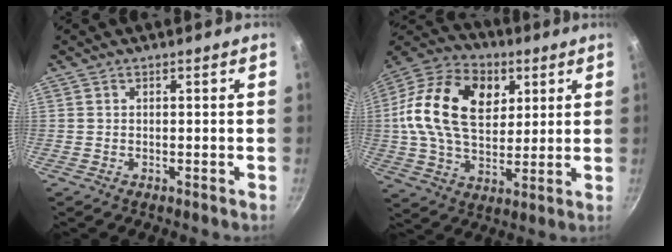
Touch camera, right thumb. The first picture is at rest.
{"total": 20.8, "force": [5.0, 14.0, 14.6], "torque": [-0.246, 0.006, 0.074]}